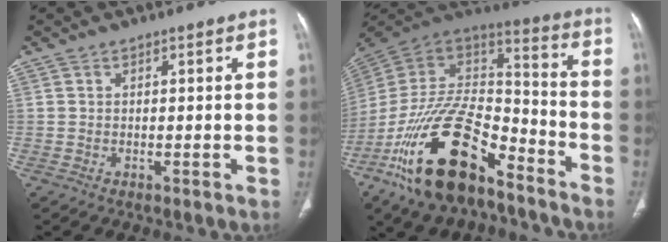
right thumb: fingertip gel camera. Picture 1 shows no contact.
{"total": 26.2, "force": [-15.1, 12.2, 17.6], "torque": [-0.343, 0.058, -0.266]}